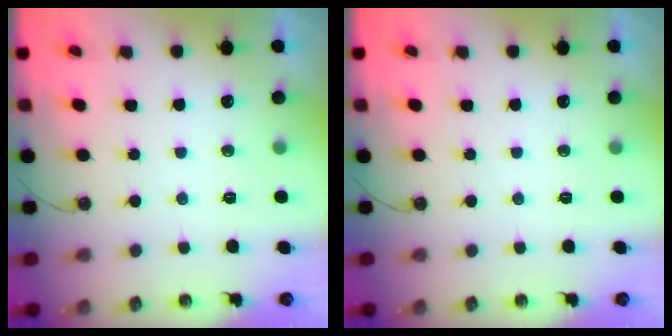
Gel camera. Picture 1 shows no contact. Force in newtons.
{"total": 0.0}